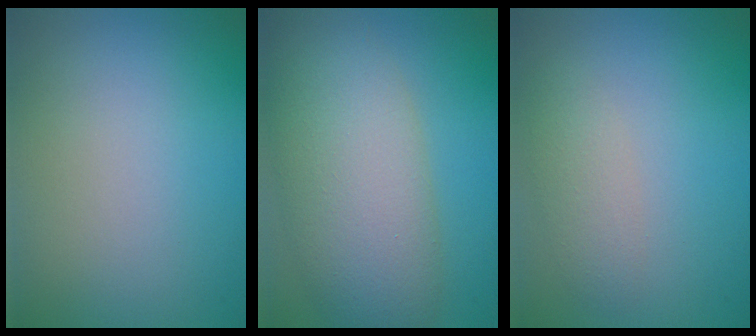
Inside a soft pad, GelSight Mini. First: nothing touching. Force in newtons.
{"total": 8.9, "press": 8.9, "slide": 0.6}
{"total": 2.1, "press": 2.0, "slide": 0.1}